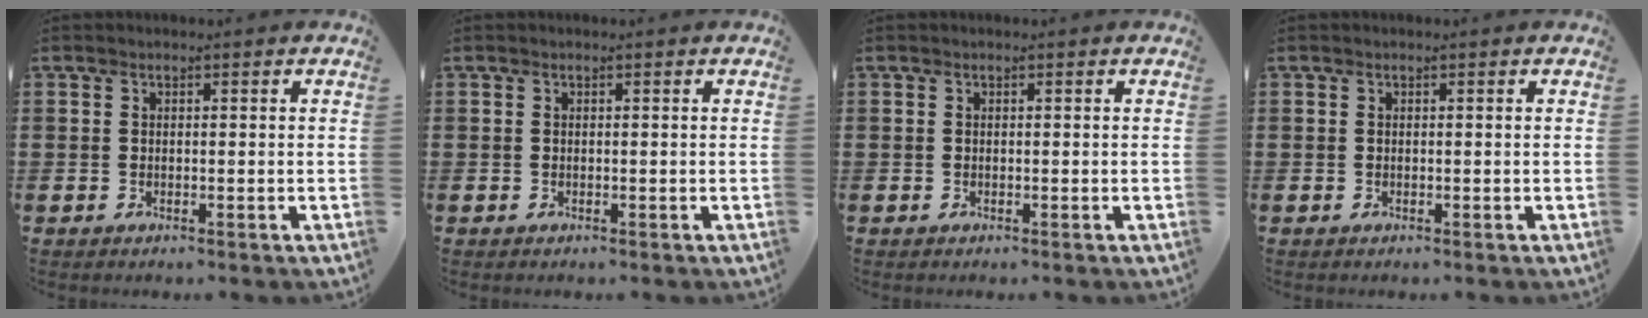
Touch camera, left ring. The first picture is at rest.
{"total": 0.0}
{"total": 0.0}
{"total": 0.0}